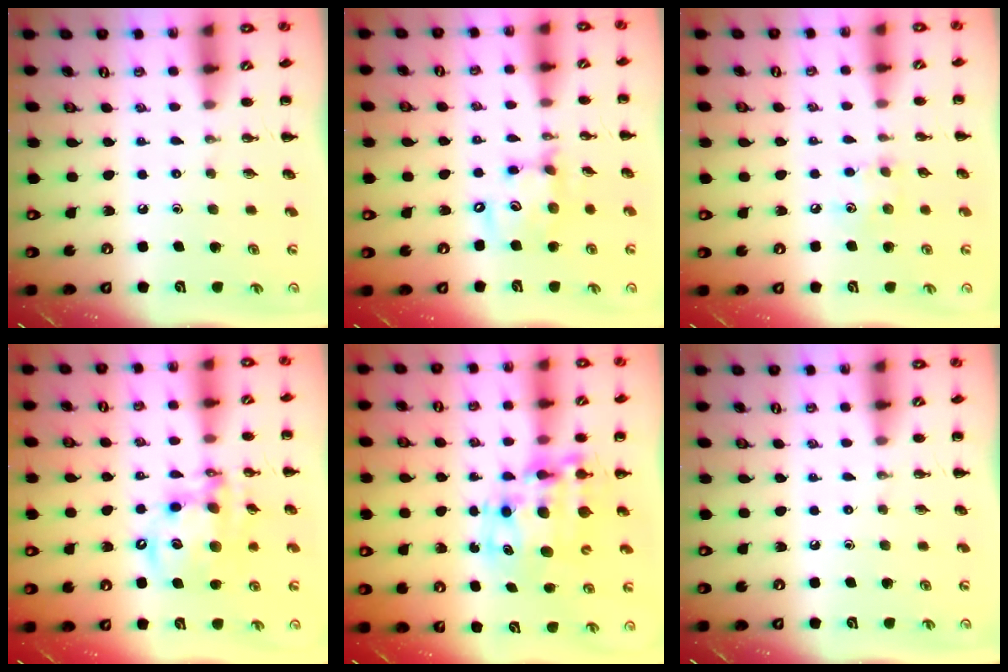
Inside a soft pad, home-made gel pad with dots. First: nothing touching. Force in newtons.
{"total": 12.0, "press": 11.7, "slide": 2.8}
{"total": 7.2, "press": 7.1, "slide": 1.2}
{"total": 13.3, "press": 12.9, "slide": 3.4}
{"total": 11.1, "press": 10.8, "slide": 2.7}
{"total": 0.0}